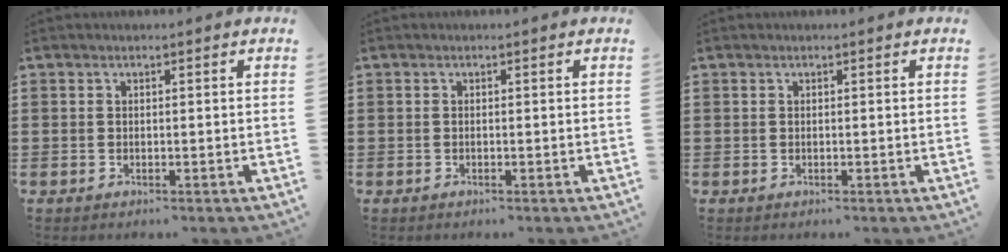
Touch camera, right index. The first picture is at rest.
{"total": 0.0}
{"total": 0.0}